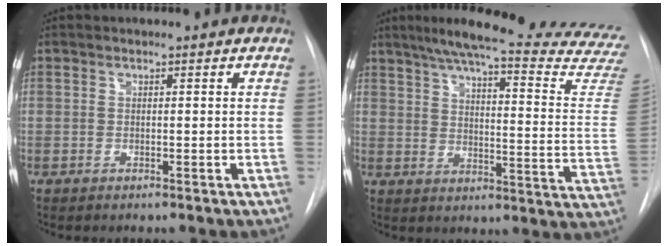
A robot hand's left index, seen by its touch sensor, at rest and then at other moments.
{"total": 29.1, "force": [26.3, 1.3, 12.2], "torque": [-0.165, -0.120, 0.304]}